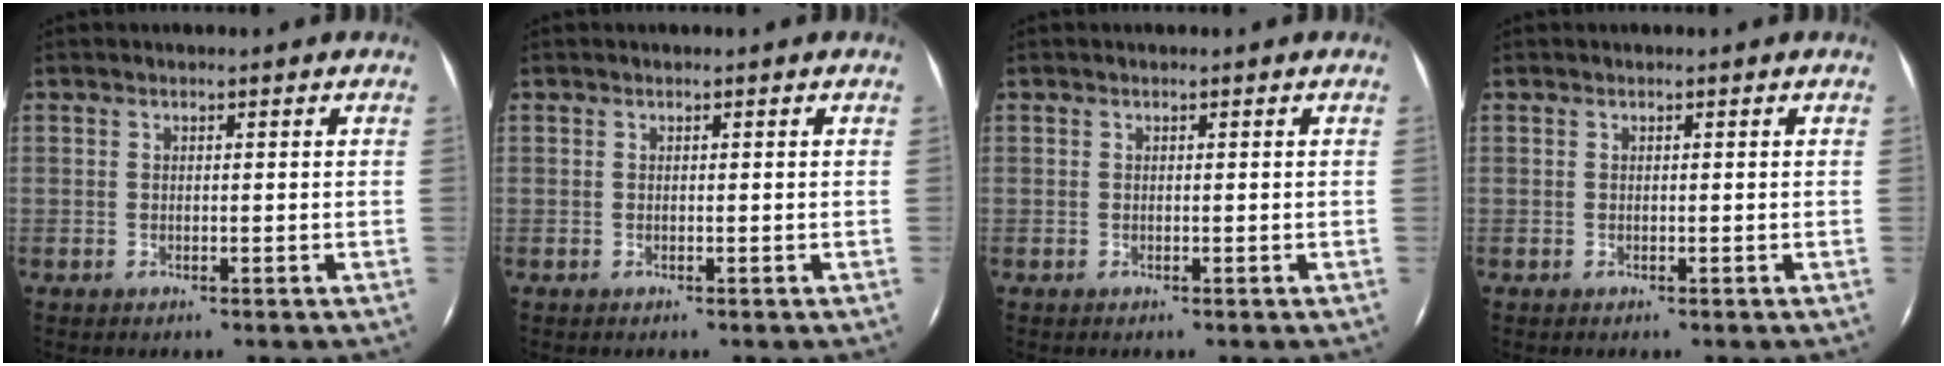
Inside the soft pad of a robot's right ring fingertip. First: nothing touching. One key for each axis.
{"total": 0.0}
{"total": 0.0}
{"total": 0.0}